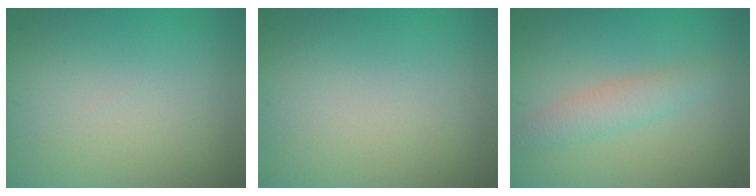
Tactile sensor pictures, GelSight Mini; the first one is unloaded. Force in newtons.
{"total": 0.0}
{"total": 2.4, "press": 2.4, "slide": 0.0}